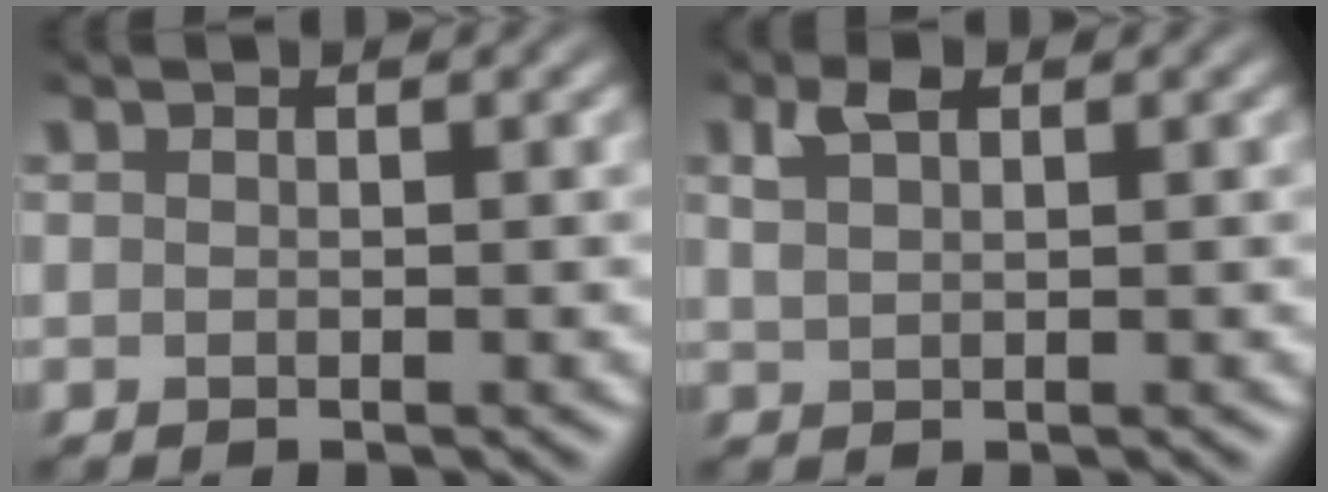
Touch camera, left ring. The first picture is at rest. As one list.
[{"total": 2.1, "force": [1.2, 1.0, 1.4], "torque": [-0.029, 0.004, 0.025]}]